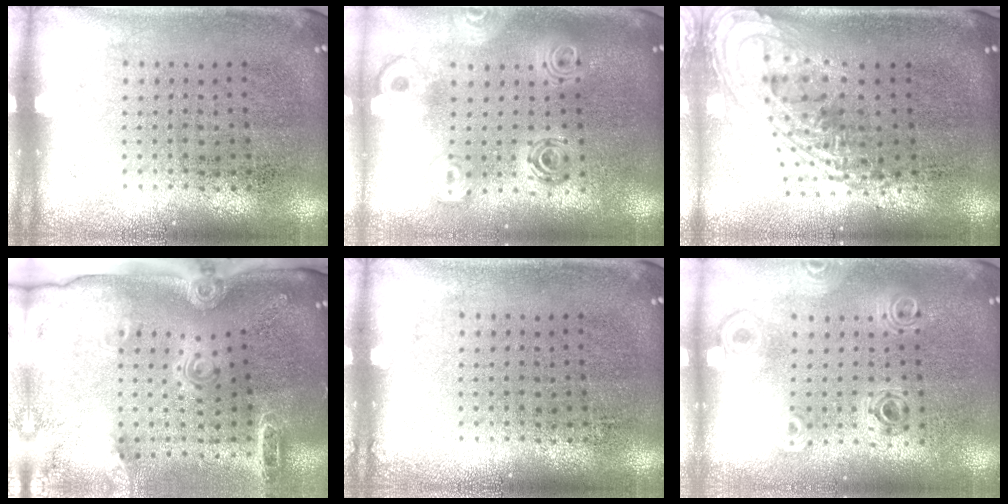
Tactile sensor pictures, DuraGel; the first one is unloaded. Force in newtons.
{"total": 2.2, "press": 1.8, "slide": 1.3}
{"total": 2.1, "press": 1.5, "slide": 1.4}
{"total": 2.9, "press": 2.0, "slide": 2.0}
{"total": 0.0}
{"total": 0.8, "press": 0.8, "slide": 0.1}